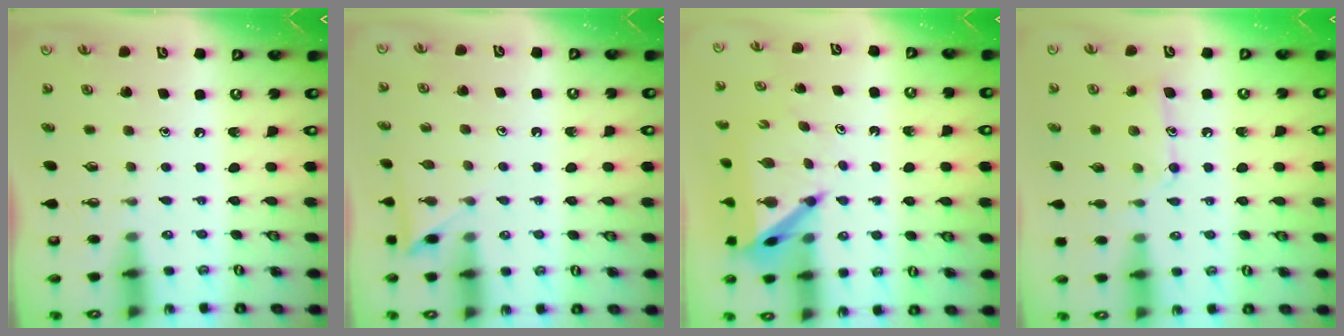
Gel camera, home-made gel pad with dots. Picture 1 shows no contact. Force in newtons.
{"total": 3.6, "press": 3.6, "slide": 0.4}
{"total": 7.1, "press": 7.1, "slide": 0.7}
{"total": 9.7, "press": 9.7, "slide": 0.5}